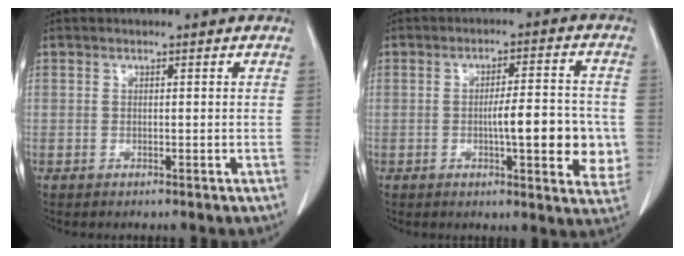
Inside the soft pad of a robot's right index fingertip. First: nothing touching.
{"total": 10.8, "force": [-1.4, 2.4, 10.4], "torque": [-0.132, 0.005, -0.016]}